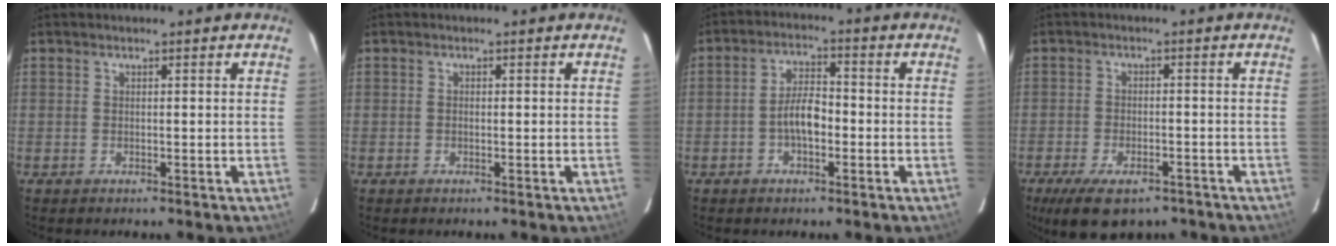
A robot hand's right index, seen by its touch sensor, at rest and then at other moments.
{"total": 0.7, "force": [-0.2, 0.4, 0.5], "torque": [-0.008, 0.002, -0.004]}
{"total": 5.7, "force": [-1.7, 2.5, 4.8], "torque": [-0.092, 0.011, -0.029]}
{"total": 11.3, "force": [-7.7, 5.1, 6.4], "torque": [-0.139, -0.020, -0.120]}